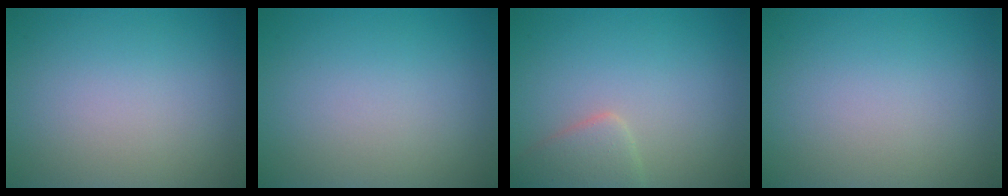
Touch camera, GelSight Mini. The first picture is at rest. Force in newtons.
{"total": 0.0}
{"total": 2.4, "press": 2.4, "slide": 0.1}
{"total": 0.0}